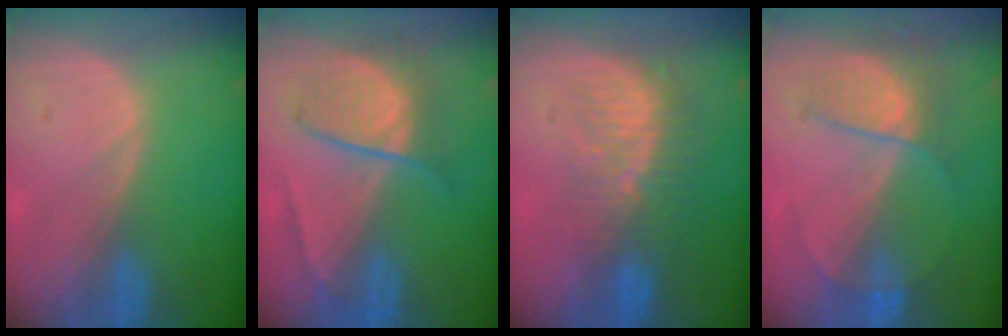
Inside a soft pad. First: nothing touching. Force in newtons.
{"total": 6.7, "press": 6.7, "slide": 0.6}
{"total": 8.5, "press": 7.6, "slide": 3.9}
{"total": 7.3, "press": 6.2, "slide": 3.8}